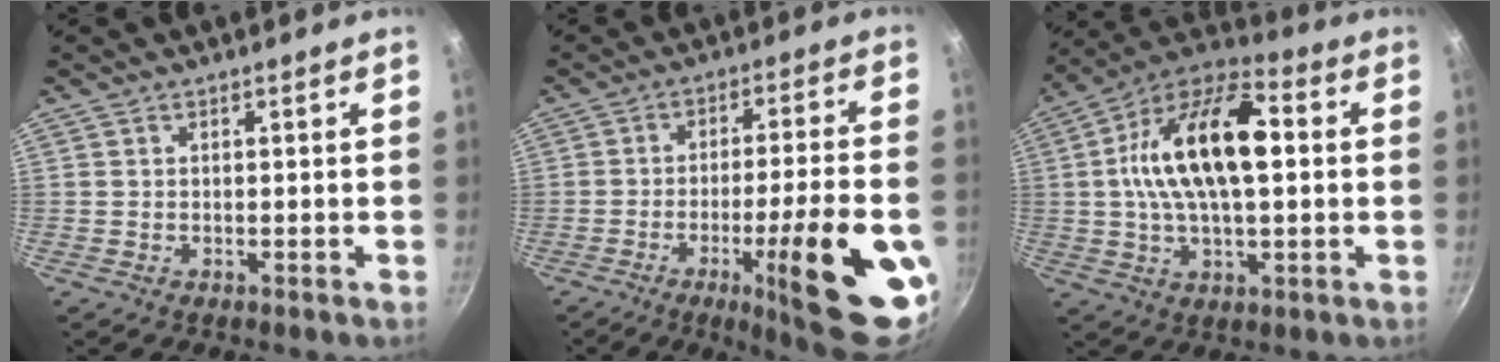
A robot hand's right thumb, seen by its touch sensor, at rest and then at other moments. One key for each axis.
{"total": 20.9, "fx": -7.0, "fy": 3.8, "fz": 19.3, "tx": -0.249, "ty": 0.017, "tz": -0.097}
{"total": 20.2, "fx": 2.3, "fy": 10.1, "fz": 17.4, "tx": -0.294, "ty": 0.027, "tz": 0.023}